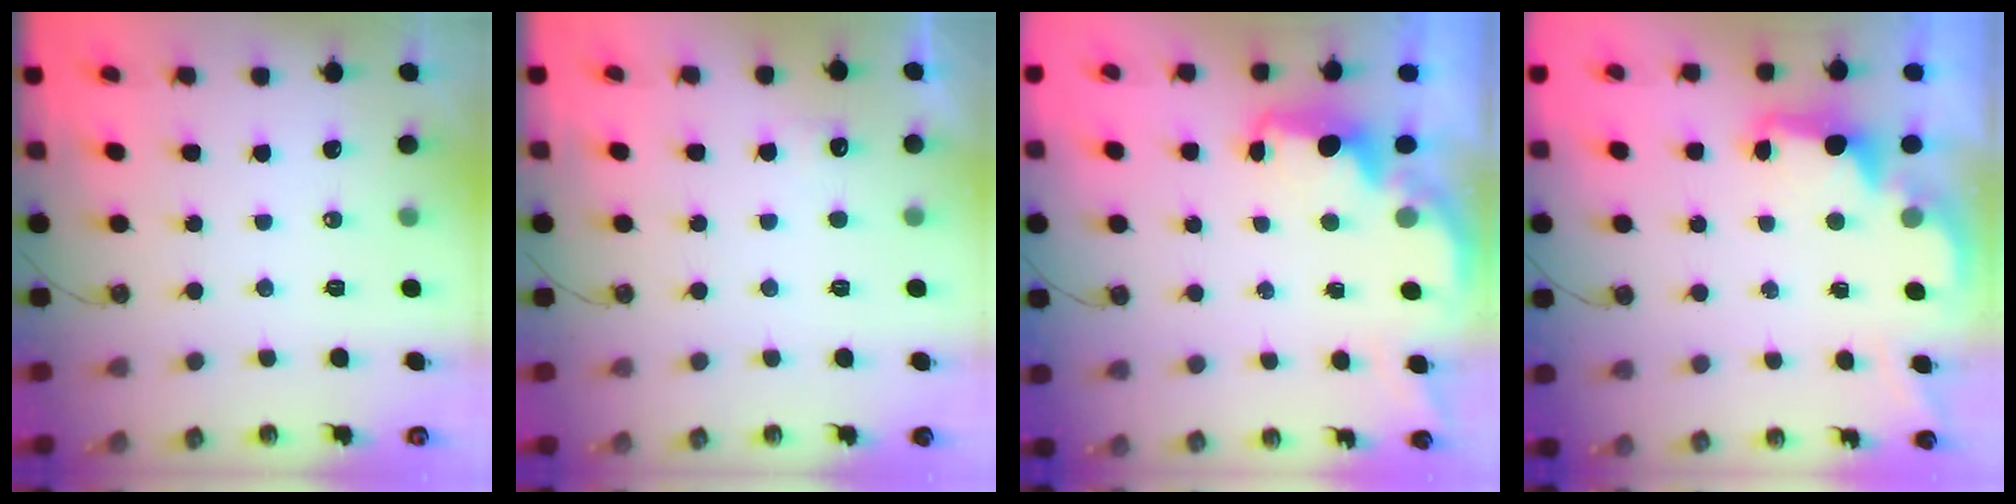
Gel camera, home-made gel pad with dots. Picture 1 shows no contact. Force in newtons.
{"total": 3.0, "press": 2.8, "slide": 1.0}
{"total": 2.3, "press": 2.2, "slide": 0.9}
{"total": 2.6, "press": 2.5, "slide": 0.6}